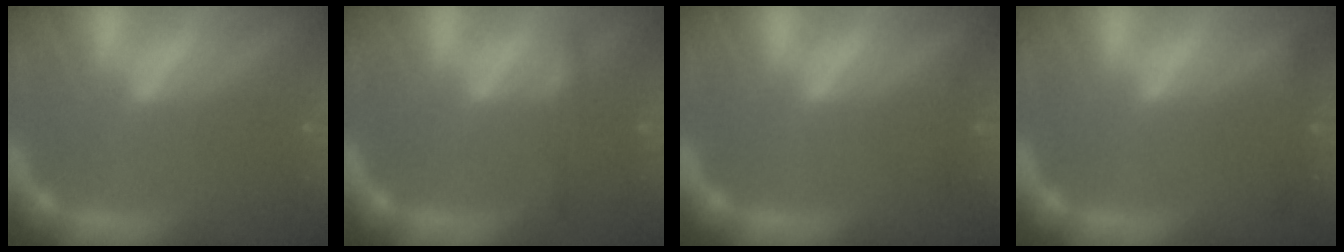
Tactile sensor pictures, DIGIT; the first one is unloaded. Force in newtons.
{"total": 1.9}
{"total": 0.9}
{"total": 1.9}